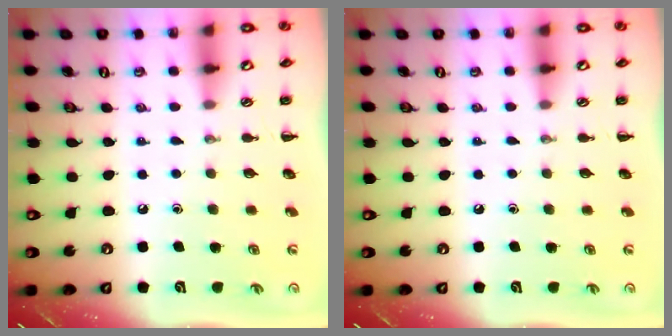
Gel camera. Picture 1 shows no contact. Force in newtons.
{"total": 0.0}